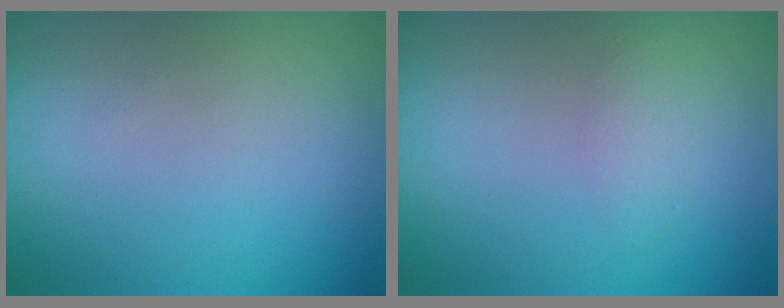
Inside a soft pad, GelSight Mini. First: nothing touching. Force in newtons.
{"total": 1.3, "press": 1.3, "slide": 0.0}